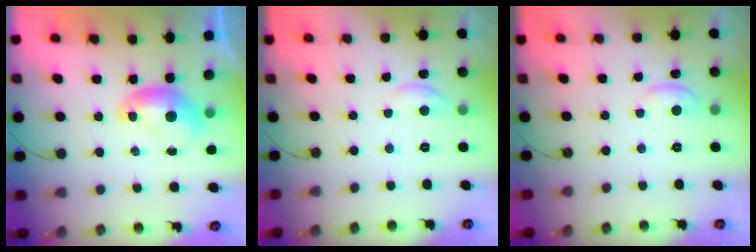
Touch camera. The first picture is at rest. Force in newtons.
{"total": 1.9, "press": 1.9, "slide": 0.4}
{"total": 0.6, "press": 0.4, "slide": 0.5}